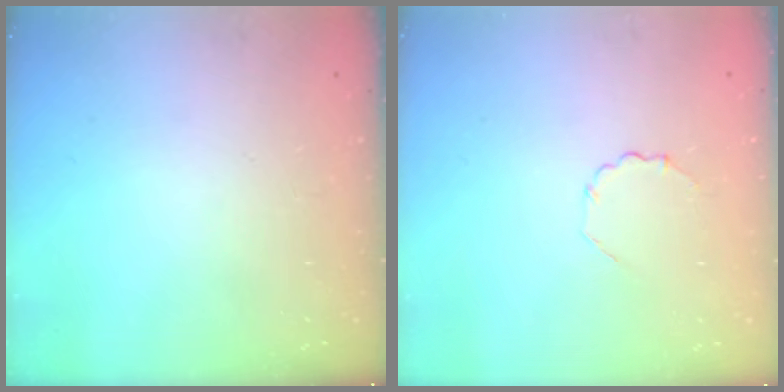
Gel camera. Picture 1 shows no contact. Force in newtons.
{"total": 2.8, "press": 2.6, "slide": 1.1}